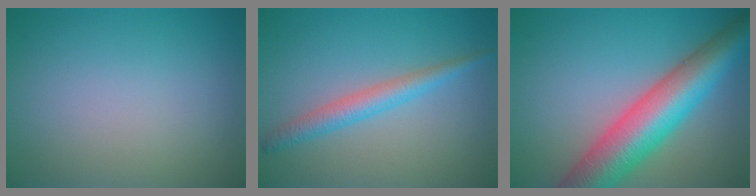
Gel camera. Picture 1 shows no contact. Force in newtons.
{"total": 2.8, "press": 2.8, "slide": 0.1}
{"total": 10.8, "press": 10.8, "slide": 0.3}